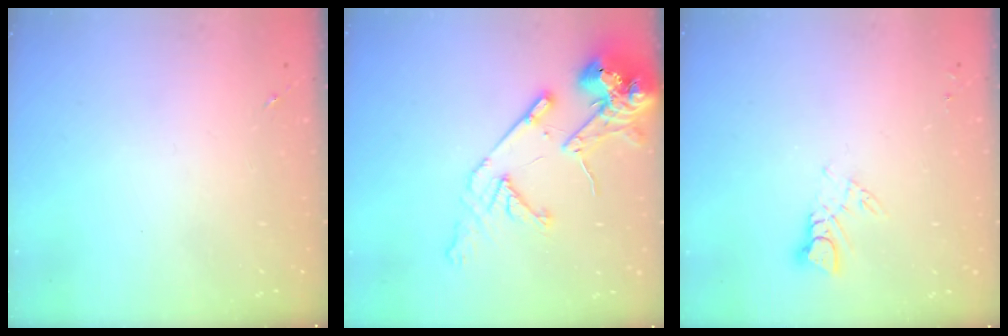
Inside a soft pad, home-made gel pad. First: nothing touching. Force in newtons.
{"total": 15.7, "press": 15.5, "slide": 2.3}
{"total": 4.5, "press": 4.5, "slide": 0.5}